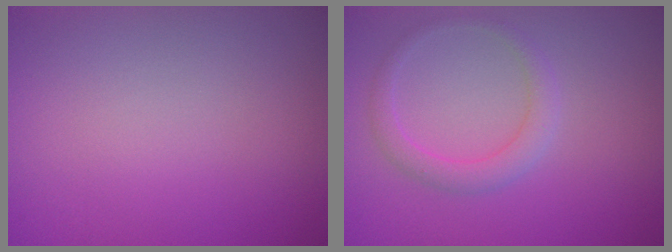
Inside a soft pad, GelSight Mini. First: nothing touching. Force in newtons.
{"total": 2.0, "press": 2.0, "slide": 0.1}